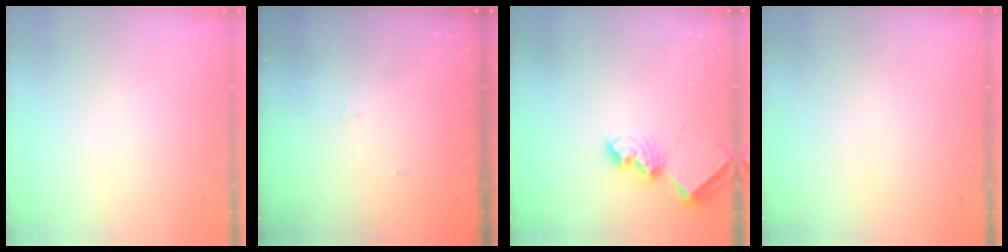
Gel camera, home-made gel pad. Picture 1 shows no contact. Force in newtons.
{"total": 2.7, "press": 2.7, "slide": 0.5}
{"total": 7.1, "press": 7.0, "slide": 0.7}
{"total": 0.0}